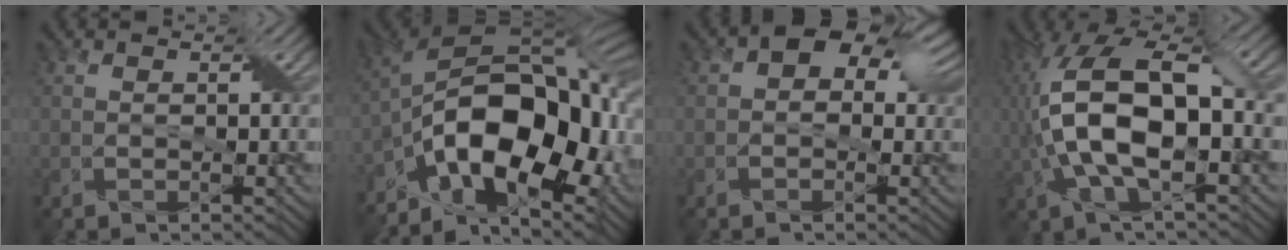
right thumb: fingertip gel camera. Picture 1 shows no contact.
{"total": 18.3, "force": [-7.2, 9.3, 14.0], "torque": [-0.252, -0.012, -0.122]}
{"total": 7.5, "force": [2.0, 5.1, 5.2], "torque": [-0.065, 0.036, -0.002]}
{"total": 14.3, "force": [-0.6, 6.0, 12.9], "torque": [-0.309, 0.001, -0.015]}